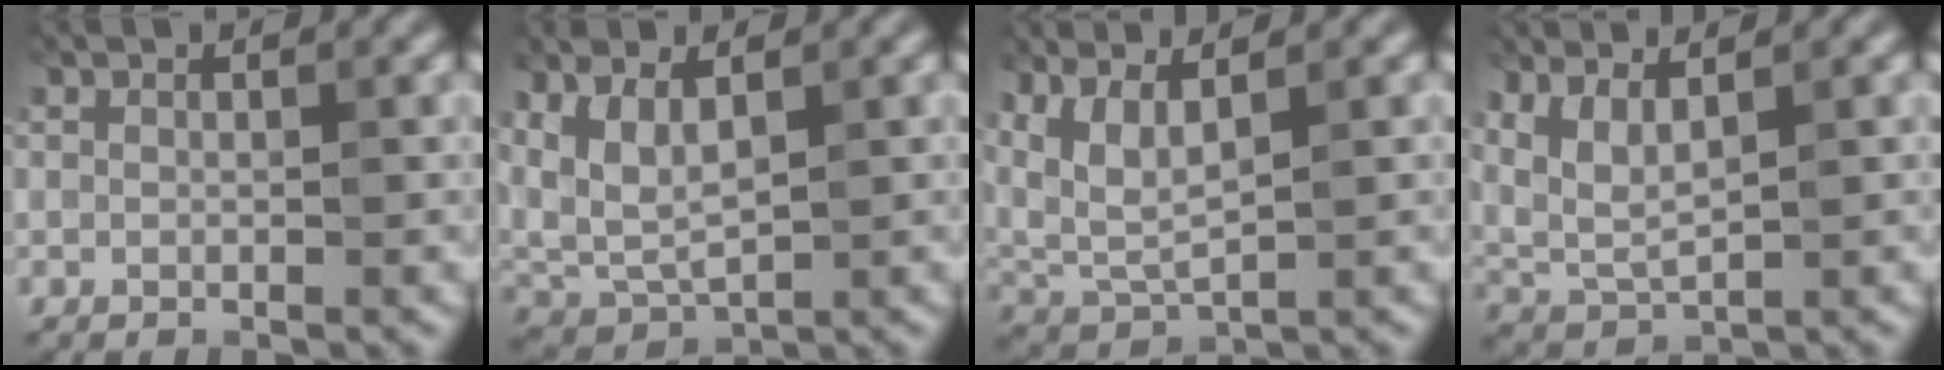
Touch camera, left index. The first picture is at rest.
{"total": 5.1, "force": [1.9, 2.3, 4.2], "torque": [-0.108, -0.001, 0.042]}
{"total": 5.0, "force": [2.5, 1.9, 3.9], "torque": [-0.098, 0.000, 0.057]}
{"total": 3.4, "force": [1.8, 1.1, 2.7], "torque": [-0.072, -0.004, 0.046]}